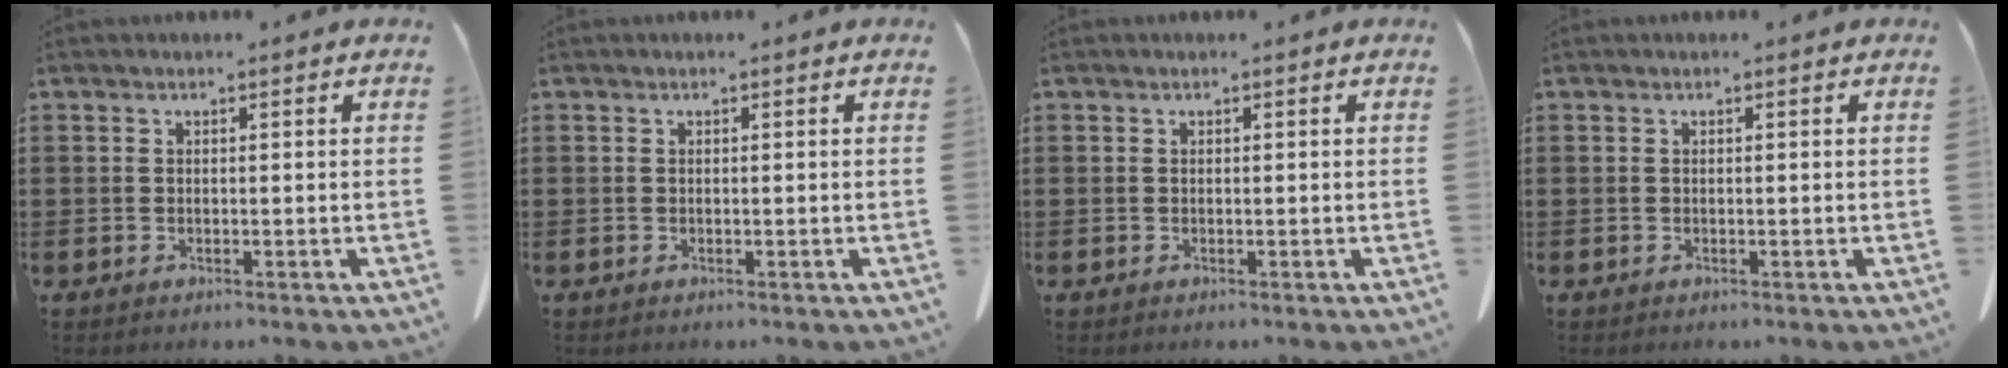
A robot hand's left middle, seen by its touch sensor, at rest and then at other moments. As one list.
[{"total": 0.0}, {"total": 0.0}, {"total": 0.0}]